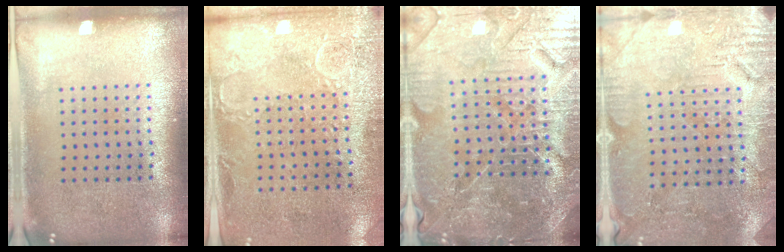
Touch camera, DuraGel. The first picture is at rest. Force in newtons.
{"total": 2.9, "press": 2.3, "slide": 1.8}
{"total": 5.8, "press": 5.3, "slide": 2.1}
{"total": 3.1, "press": 3.1, "slide": 0.6}